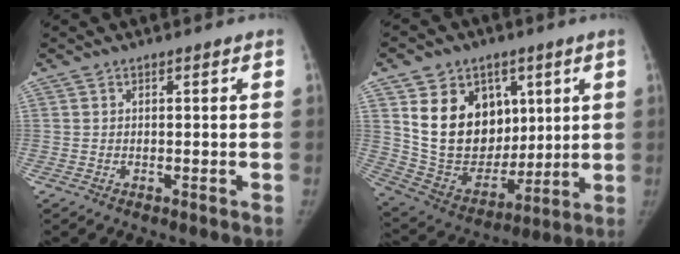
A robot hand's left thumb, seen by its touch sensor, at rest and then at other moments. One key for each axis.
{"total": 19.8, "fx": 6.6, "fy": 15.2, "fz": 10.8, "tx": -0.149, "ty": -0.021, "tz": 0.143}